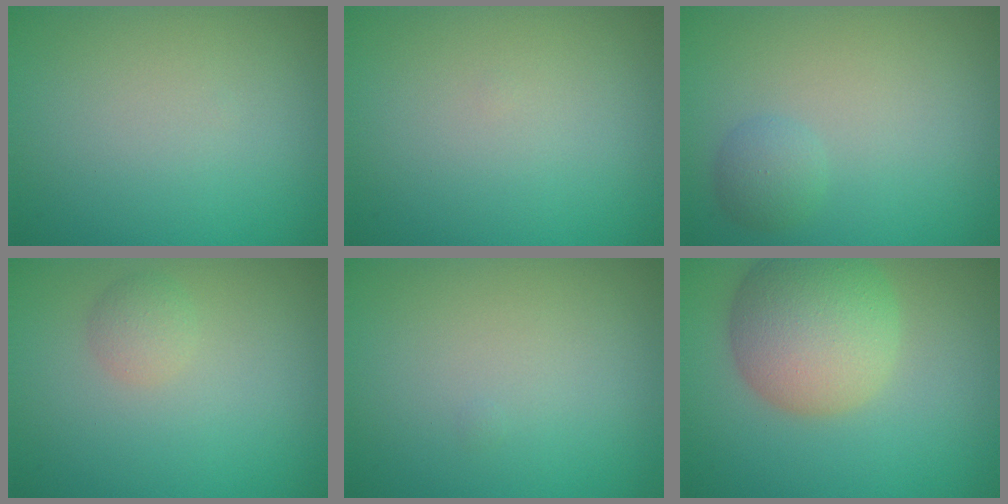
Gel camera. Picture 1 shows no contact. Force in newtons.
{"total": 0.0}
{"total": 1.6, "press": 1.6, "slide": 0.1}
{"total": 1.4, "press": 1.4, "slide": 0.0}
{"total": 0.0}
{"total": 7.6, "press": 7.6, "slide": 0.4}